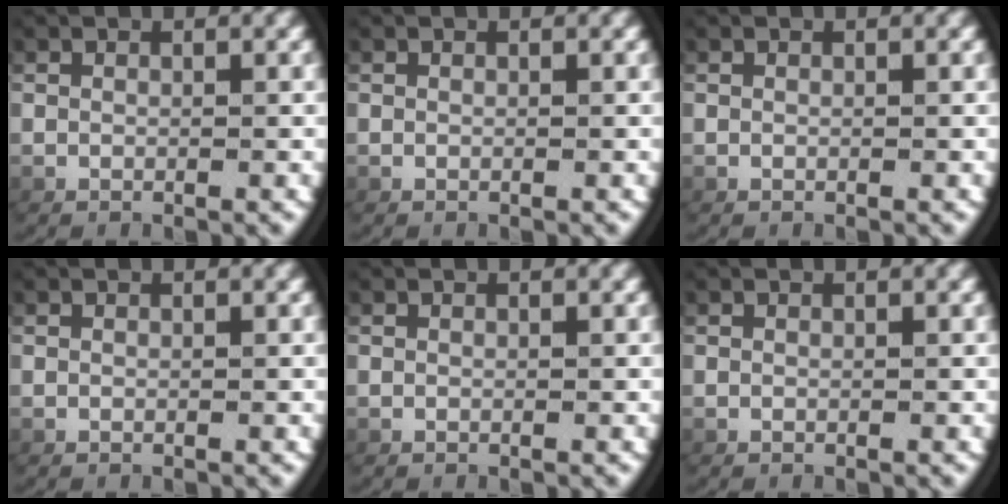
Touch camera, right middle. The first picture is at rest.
{"total": 0.0}
{"total": 0.0}
{"total": 0.0}
{"total": 0.0}
{"total": 0.0}